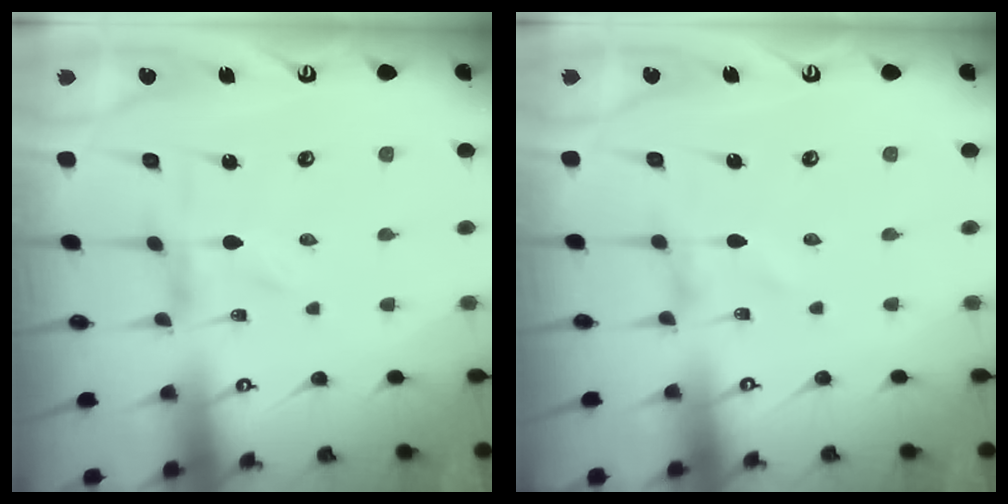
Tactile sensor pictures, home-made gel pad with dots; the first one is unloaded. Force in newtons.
{"total": 0.9, "press": 0.9, "slide": 0.1}